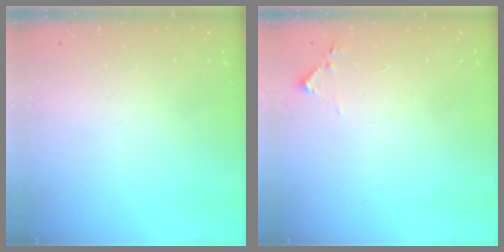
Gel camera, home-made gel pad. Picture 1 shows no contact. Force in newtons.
{"total": 5.7, "press": 5.7, "slide": 0.6}